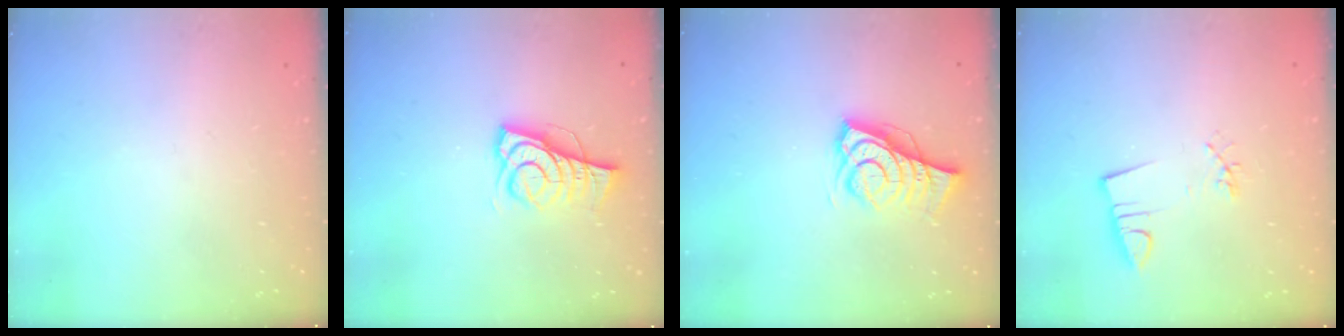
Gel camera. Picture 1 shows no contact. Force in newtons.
{"total": 8.1, "press": 8.1, "slide": 0.3}
{"total": 9.2, "press": 8.6, "slide": 3.2}
{"total": 3.0, "press": 1.4, "slide": 2.6}